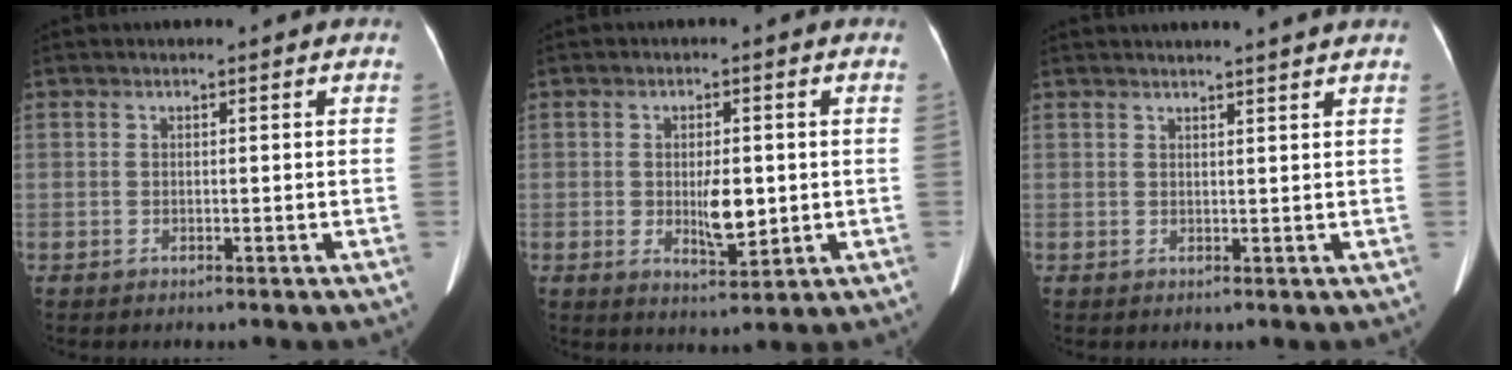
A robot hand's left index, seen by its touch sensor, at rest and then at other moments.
{"total": 5.2, "force": [-0.3, 2.0, 4.8], "torque": [-0.084, -0.009, -0.001]}
{"total": 5.9, "force": [5.5, -0.9, 2.1], "torque": [-0.021, 0.017, 0.054]}